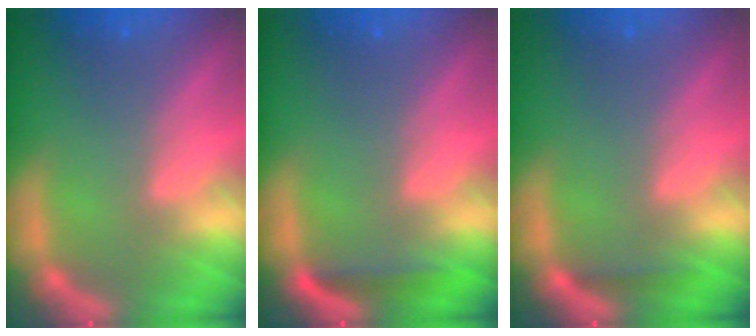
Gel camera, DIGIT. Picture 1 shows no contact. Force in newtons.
{"total": 1.9}
{"total": 0.9}